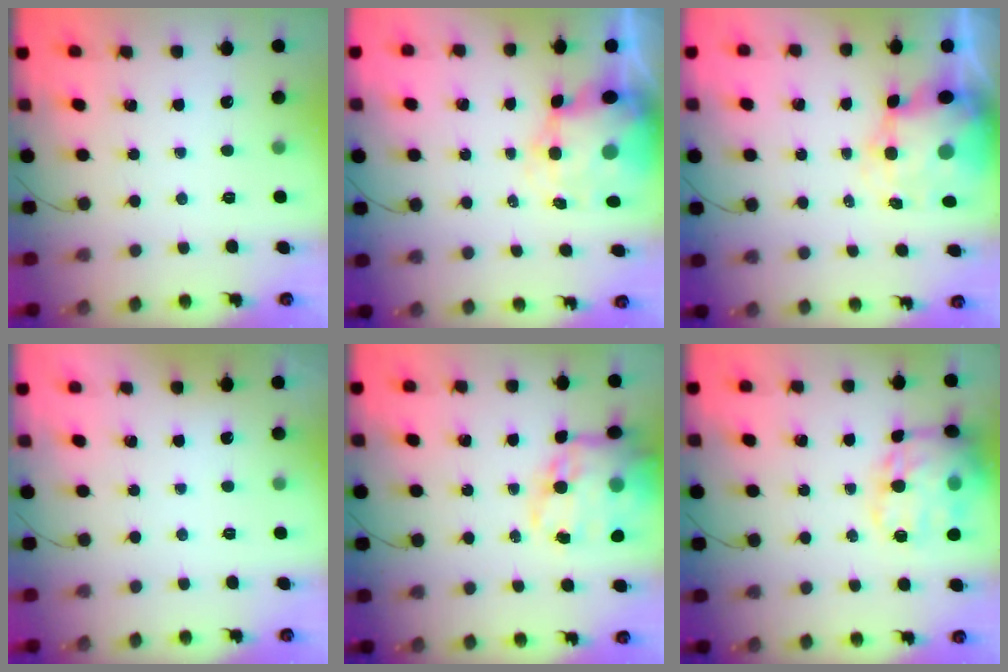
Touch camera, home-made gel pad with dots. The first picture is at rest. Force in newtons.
{"total": 7.4, "press": 7.0, "slide": 2.4}
{"total": 7.4, "press": 7.0, "slide": 2.4}
{"total": 1.9, "press": 1.9, "slide": 0.3}
{"total": 21.1, "press": 20.5, "slide": 4.9}
{"total": 21.0, "press": 20.8, "slide": 2.8}